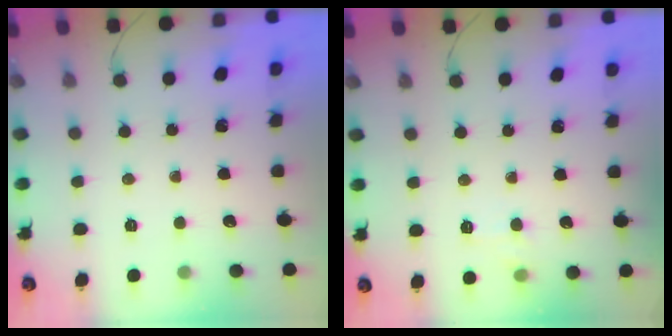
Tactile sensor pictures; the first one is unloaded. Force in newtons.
{"total": 7.4, "press": 7.2, "slide": 1.8}